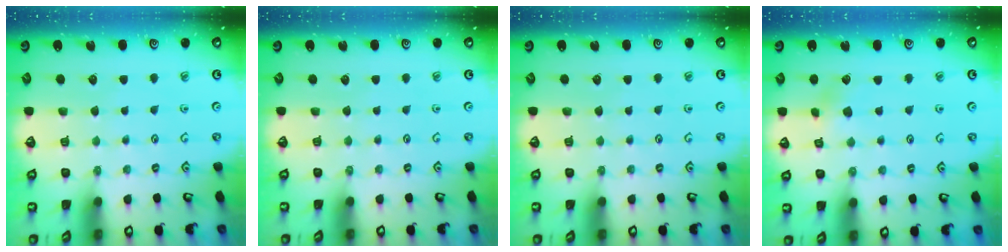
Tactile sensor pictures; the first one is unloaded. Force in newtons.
{"total": 0.0}
{"total": 0.0}
{"total": 3.4, "press": 3.4, "slide": 0.4}